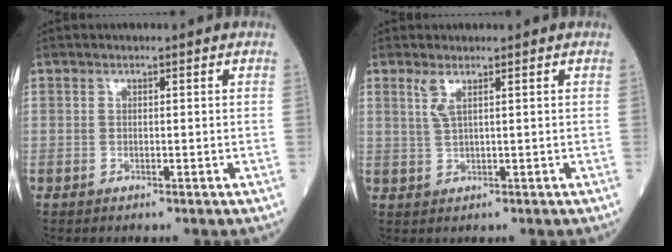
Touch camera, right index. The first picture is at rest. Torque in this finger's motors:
{"motor_torque": [-0.02, 0.08, 0.02, 0.05]}